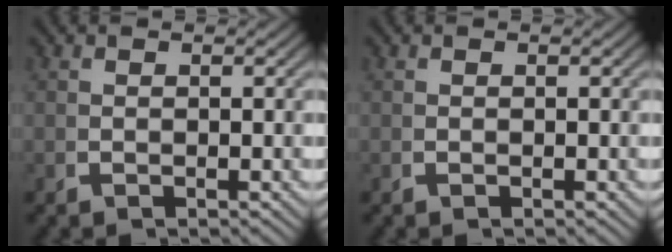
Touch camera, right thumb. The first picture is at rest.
{"total": 0.0}